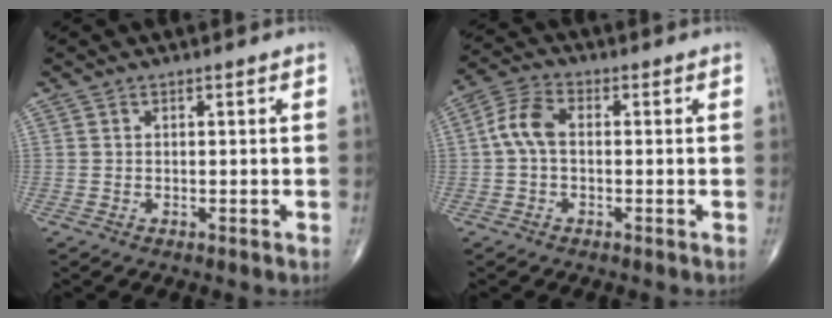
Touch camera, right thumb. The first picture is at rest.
{"total": 6.0, "force": [0.0, 3.6, 4.8], "torque": [-0.101, 0.020, -0.009]}